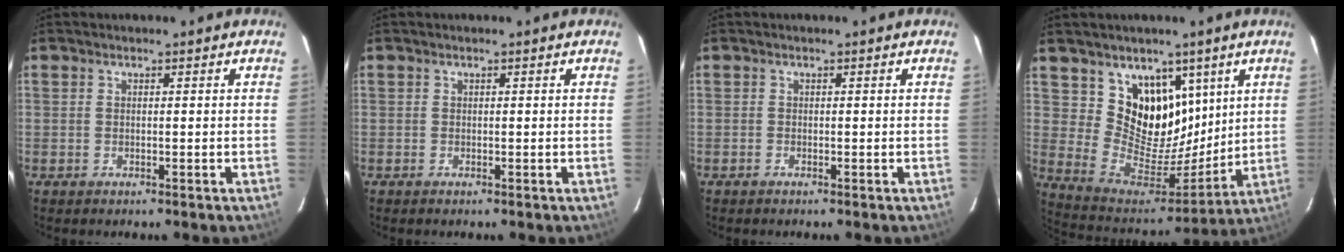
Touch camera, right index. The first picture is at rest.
{"total": 0.0}
{"total": 0.0}
{"total": 14.4, "force": [7.6, 10.8, 5.9], "torque": [-0.104, -0.020, 0.149]}